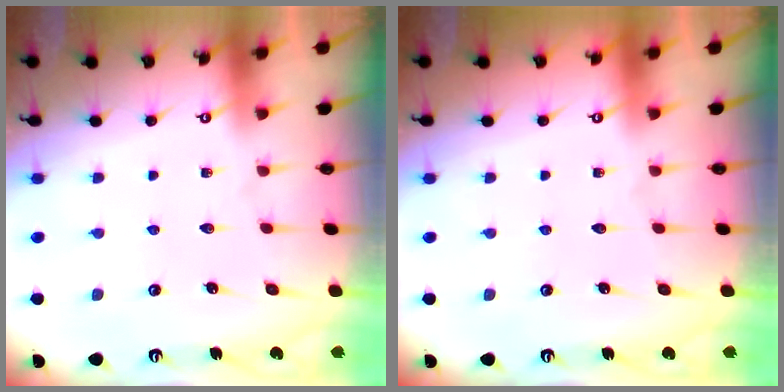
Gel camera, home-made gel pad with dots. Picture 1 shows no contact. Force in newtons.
{"total": 0.0}